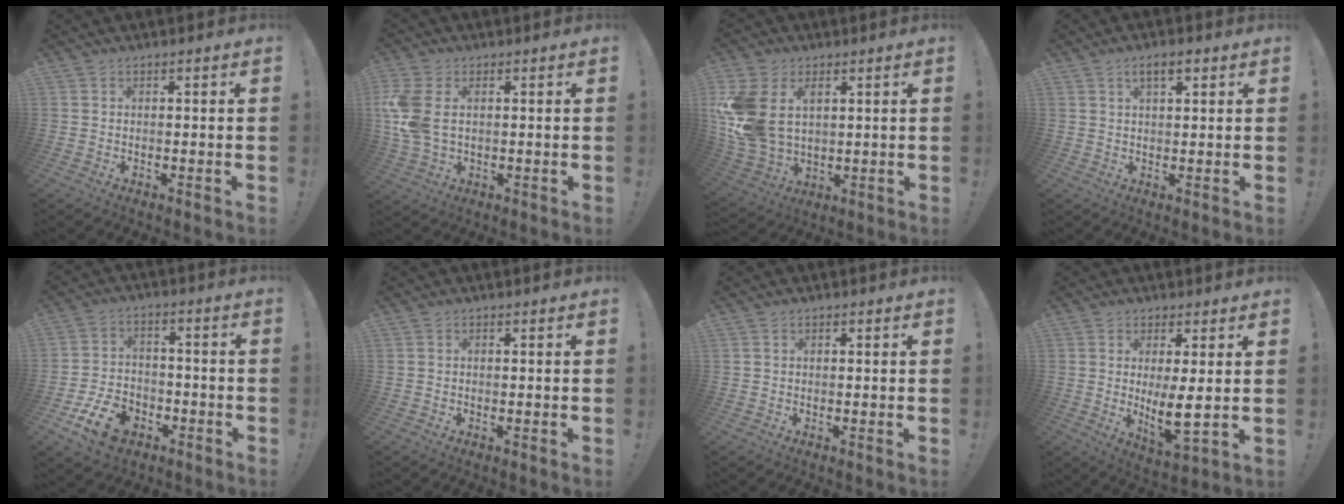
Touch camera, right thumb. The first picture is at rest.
{"total": 9.3, "force": [1.6, 6.0, 7.0], "torque": [-0.154, -0.002, 0.033]}
{"total": 14.7, "force": [4.3, 10.5, 9.3], "torque": [-0.194, -0.020, 0.084]}
{"total": 4.3, "force": [2.1, 1.5, 3.4], "torque": [-0.060, -0.001, 0.034]}
{"total": 12.3, "force": [-6.7, 8.1, 6.3], "torque": [-0.115, 0.053, -0.118]}
{"total": 0.0}
{"total": 0.6, "force": [0.4, 0.3, 0.2], "torque": [0.002, -0.001, 0.007]}
{"total": 8.5, "force": [1.2, 2.3, 8.1], "torque": [-0.118, -0.032, 0.022]}